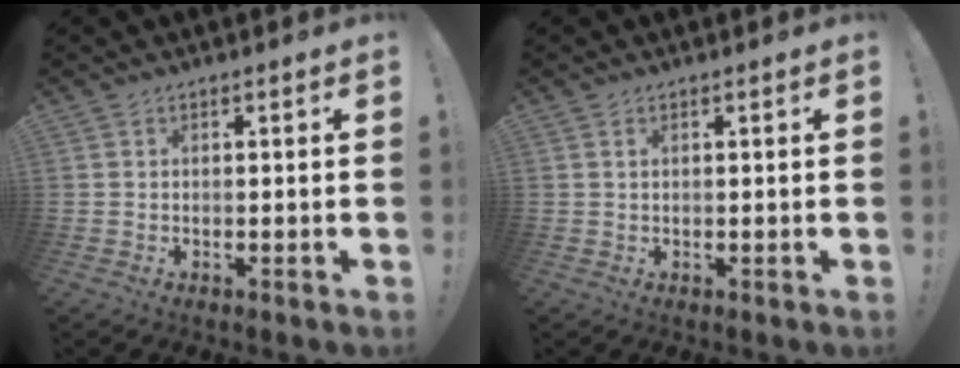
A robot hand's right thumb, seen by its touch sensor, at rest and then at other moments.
{"total": 0.9, "force": [0.5, 0.4, 0.7], "torque": [-0.014, 0.001, 0.008]}